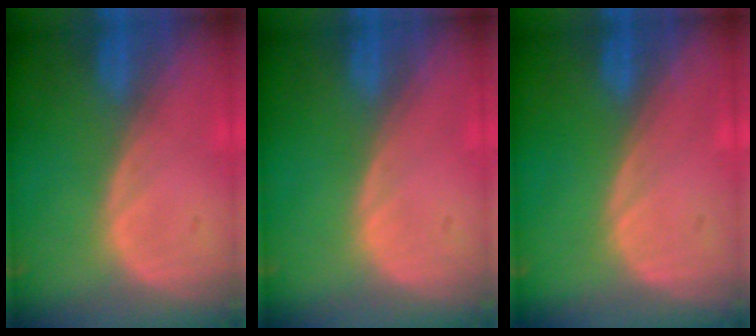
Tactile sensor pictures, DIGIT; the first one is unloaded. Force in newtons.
{"total": 0.0}
{"total": 0.0}